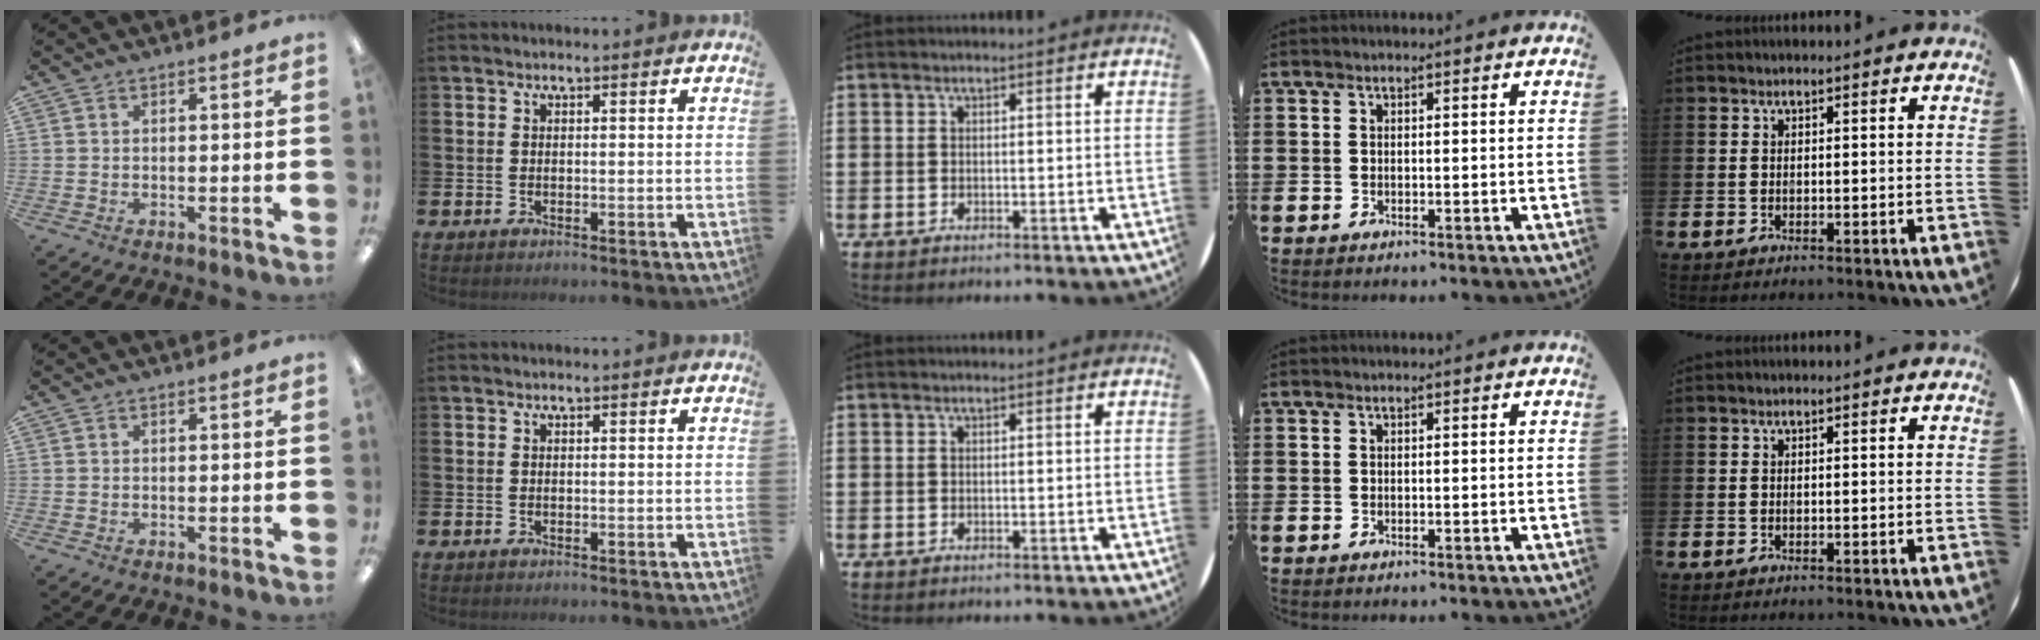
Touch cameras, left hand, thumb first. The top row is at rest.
{}